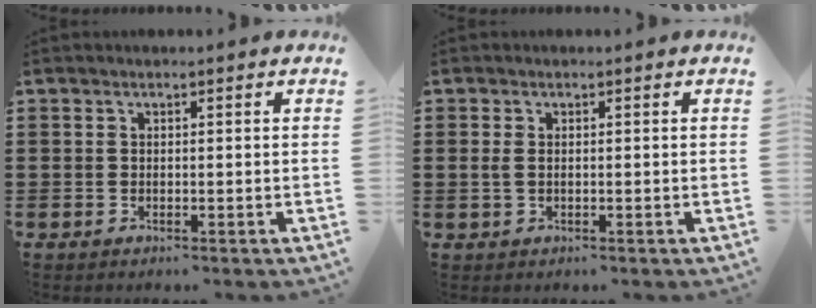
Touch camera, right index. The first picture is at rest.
{"total": 1.4, "force": [0.1, 0.8, 1.2], "torque": [-0.033, 0.001, -0.002]}